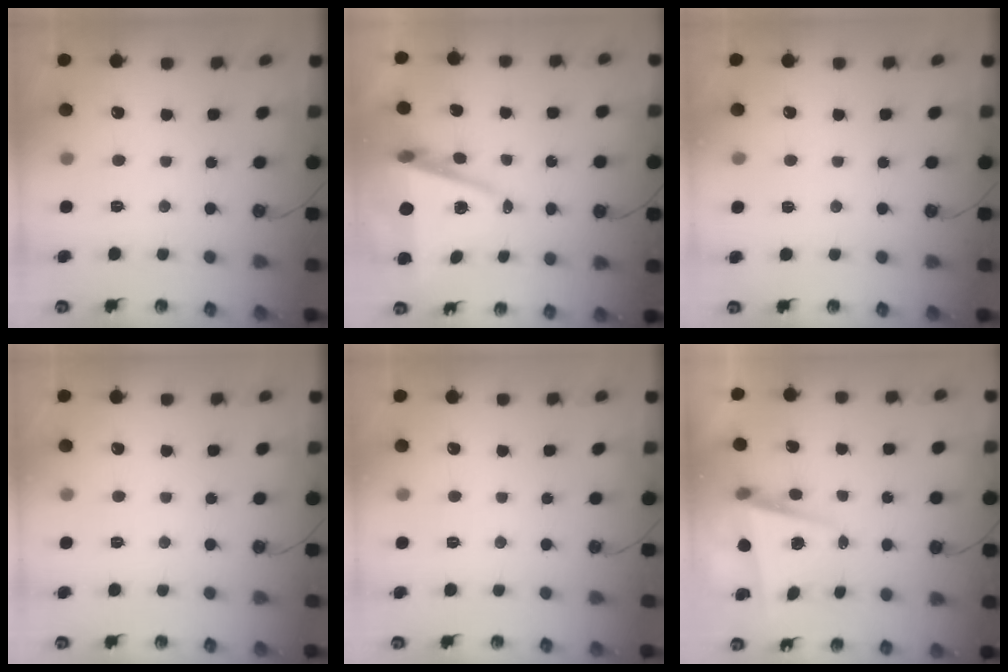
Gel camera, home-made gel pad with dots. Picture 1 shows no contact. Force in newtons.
{"total": 8.3, "press": 6.9, "slide": 4.5}
{"total": 2.8, "press": 2.2, "slide": 1.6}
{"total": 0.0}
{"total": 0.0}
{"total": 5.6, "press": 5.6, "slide": 1.0}